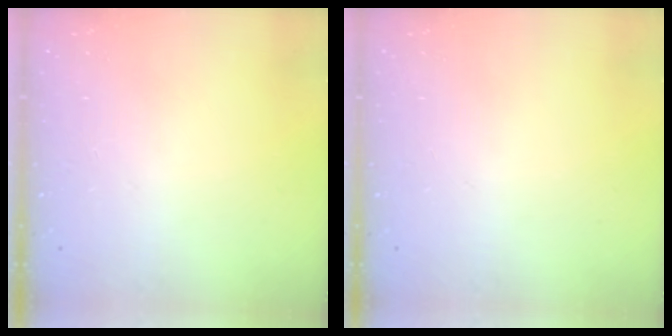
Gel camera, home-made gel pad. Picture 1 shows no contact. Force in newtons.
{"total": 0.0}